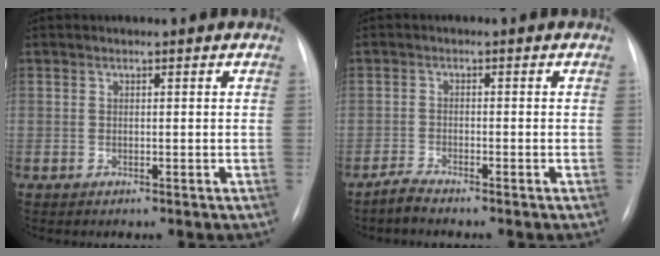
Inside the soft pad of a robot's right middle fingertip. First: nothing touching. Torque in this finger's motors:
{"motor_torque": [-0.20, -0.11, -0.02, 0.02]}